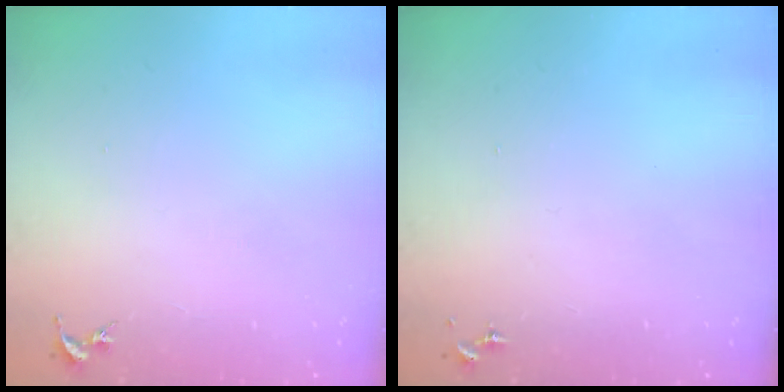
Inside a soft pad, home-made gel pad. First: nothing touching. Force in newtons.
{"total": 0.0}